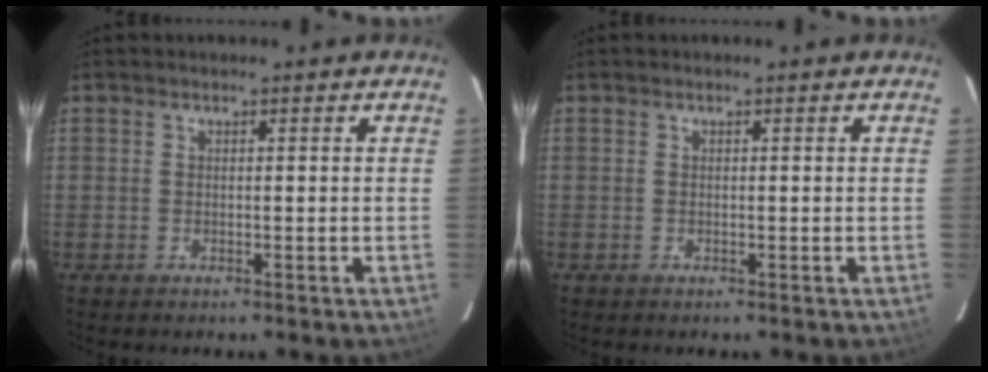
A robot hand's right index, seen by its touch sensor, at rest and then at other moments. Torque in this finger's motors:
{"motor_torque": [0.00, 0.00, 0.00, 0.00]}